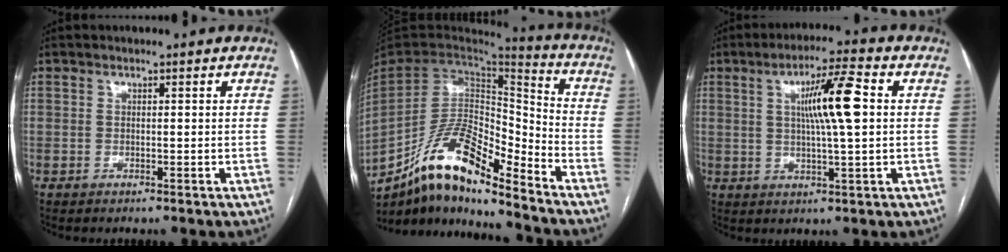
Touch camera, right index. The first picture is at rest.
{"total": 17.2, "force": [-12.4, 4.4, 11.1], "torque": [-0.211, 0.023, -0.223]}
{"total": 9.5, "force": [1.7, 0.3, 9.3], "torque": [-0.161, 0.008, 0.029]}